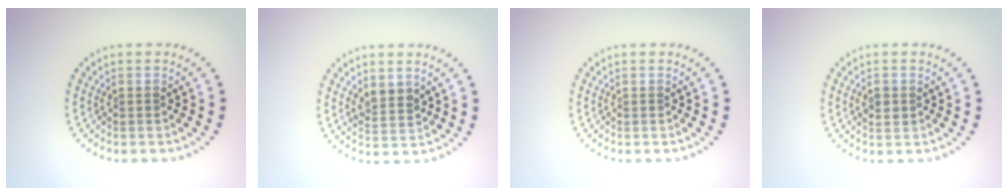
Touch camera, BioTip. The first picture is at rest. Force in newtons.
{"total": 2.2, "press": 2.0, "slide": 0.9}
{"total": 0.0}
{"total": 1.0, "press": 1.0, "slide": 0.1}